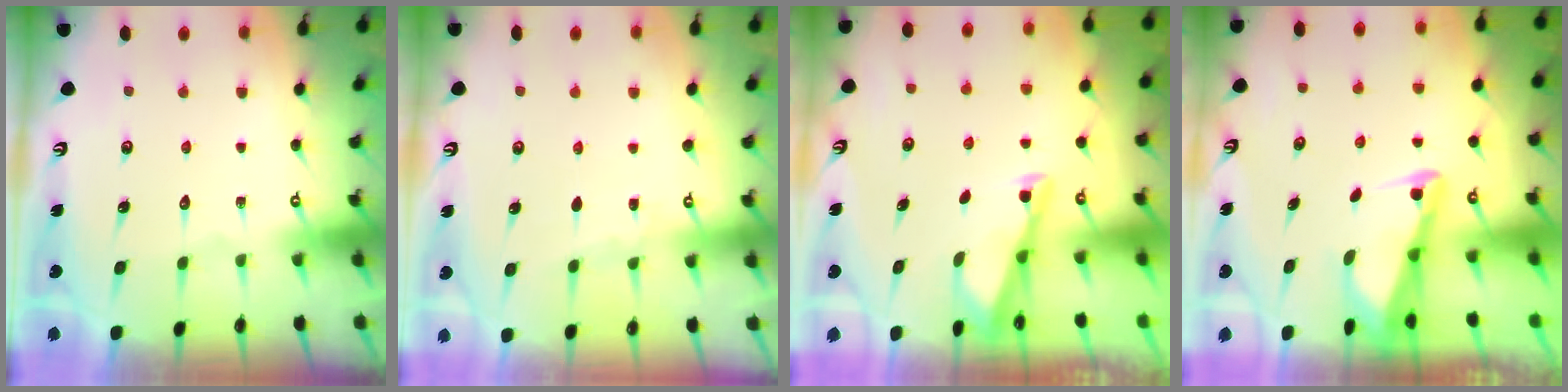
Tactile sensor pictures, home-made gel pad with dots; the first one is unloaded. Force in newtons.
{"total": 2.6, "press": 2.5, "slide": 0.4}
{"total": 2.9, "press": 2.9, "slide": 0.3}
{"total": 3.0, "press": 3.0, "slide": 0.3}